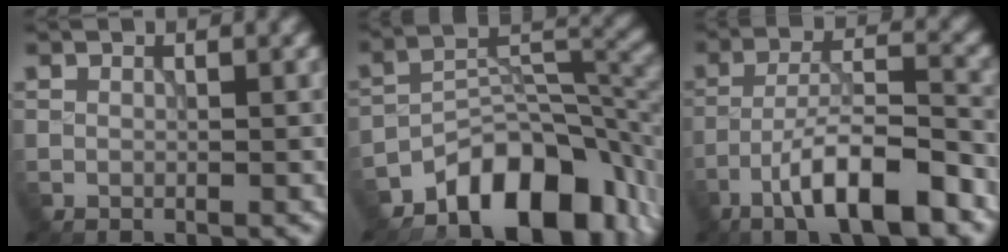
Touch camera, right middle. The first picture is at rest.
{"total": 9.5, "force": [-6.1, 4.6, 5.8], "torque": [-0.071, 0.002, -0.106]}
{"total": 9.4, "force": [-5.5, 2.4, 7.2], "torque": [-0.115, 0.014, -0.098]}